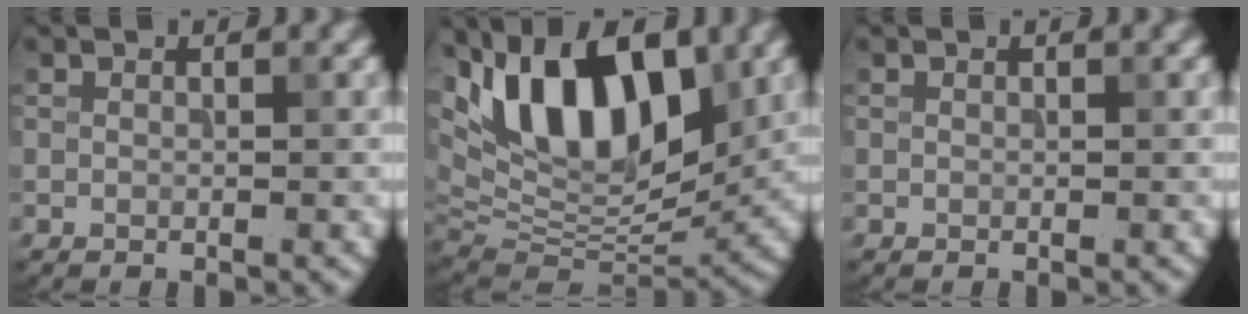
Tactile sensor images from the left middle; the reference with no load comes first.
{"total": 13.0, "force": [6.0, 6.3, 9.7], "torque": [-0.148, 0.018, 0.096]}
{"total": 0.0}